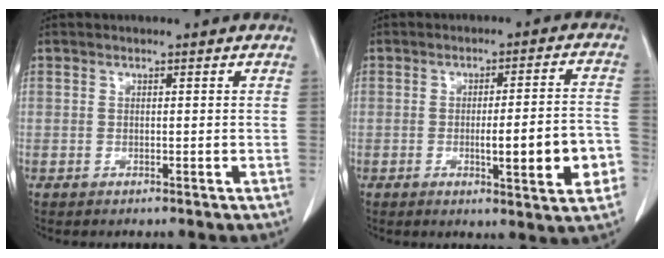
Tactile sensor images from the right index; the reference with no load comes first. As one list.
[{"total": 11.2, "force": [-3.1, 1.1, 10.7], "torque": [-0.139, 0.005, -0.037]}]